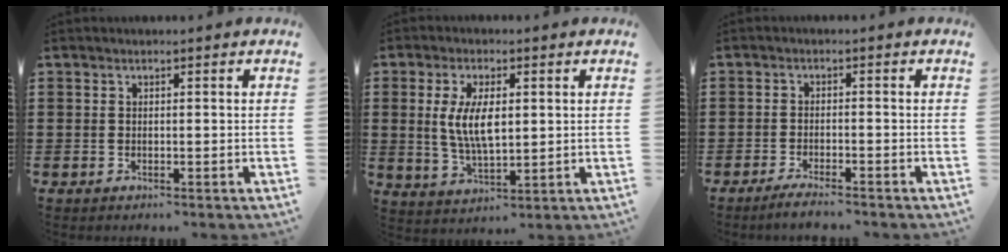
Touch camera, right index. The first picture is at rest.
{"total": 7.4, "force": [0.8, 3.2, 6.6], "torque": [-0.137, 0.007, 0.012]}
{"total": 2.3, "force": [-2.2, -0.1, 0.7], "torque": [-0.013, 0.003, -0.042]}